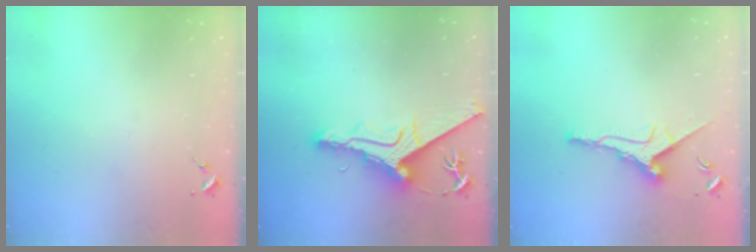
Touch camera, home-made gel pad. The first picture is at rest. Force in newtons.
{"total": 12.9, "press": 12.9, "slide": 1.4}
{"total": 9.6, "press": 9.6, "slide": 0.1}